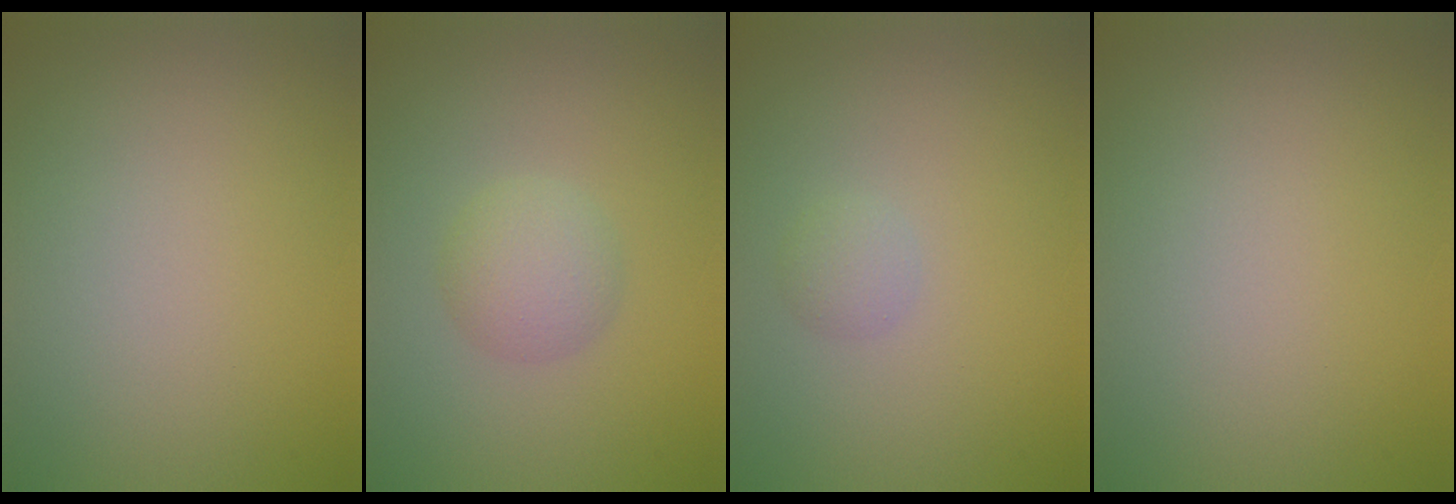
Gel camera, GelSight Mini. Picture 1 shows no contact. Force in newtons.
{"total": 2.7, "press": 2.7, "slide": 0.1}
{"total": 1.1, "press": 1.1, "slide": 0.1}
{"total": 0.0}